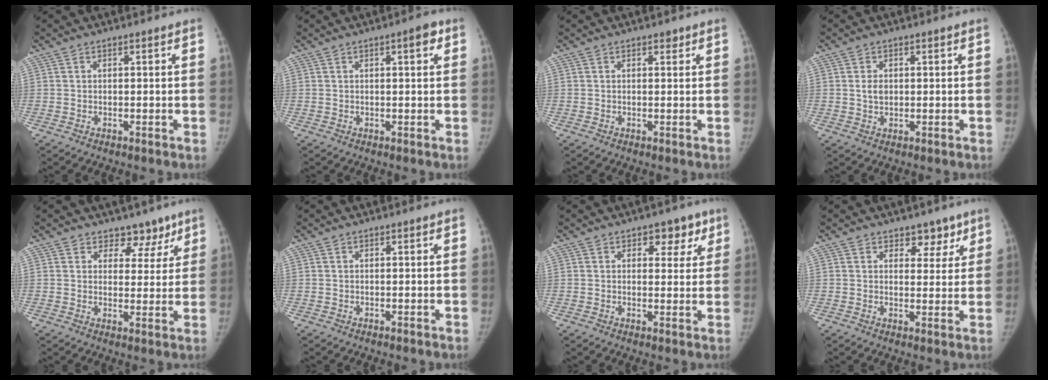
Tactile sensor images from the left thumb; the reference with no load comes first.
{"total": 2.4, "force": [1.0, 0.7, 2.1], "torque": [-0.026, 0.001, 0.010]}
{"total": 0.7, "force": [0.5, 0.4, 0.3], "torque": [0.003, -0.004, 0.004]}
{"total": 2.3, "force": [0.3, 1.7, 1.6], "torque": [-0.020, -0.002, 0.008]}
{"total": 5.9, "force": [4.3, 3.9, 0.9], "torque": [0.031, -0.025, 0.055]}
{"total": 0.0}
{"total": 5.3, "force": [2.8, 3.6, 2.7], "torque": [0.007, -0.009, 0.031]}
{"total": 4.5, "force": [3.2, 2.9, 1.3], "torque": [0.019, -0.018, 0.044]}